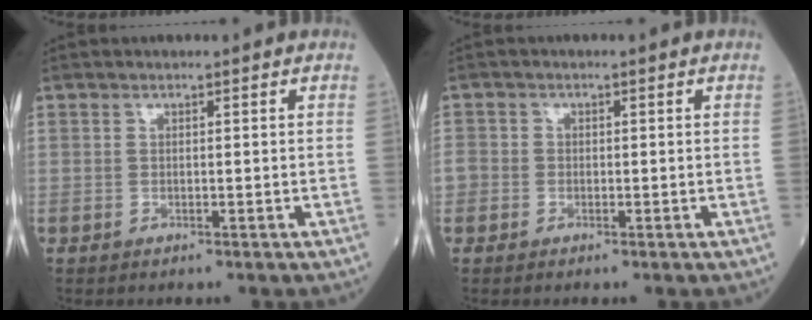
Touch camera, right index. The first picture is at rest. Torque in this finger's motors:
{"motor_torque": [0.46, -0.03, 0.22, 0.04]}